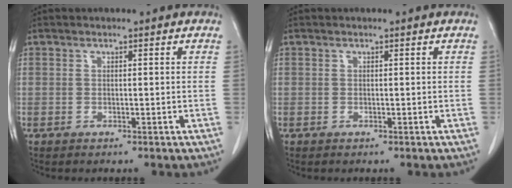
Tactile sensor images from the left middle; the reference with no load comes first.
{"total": 0.0}